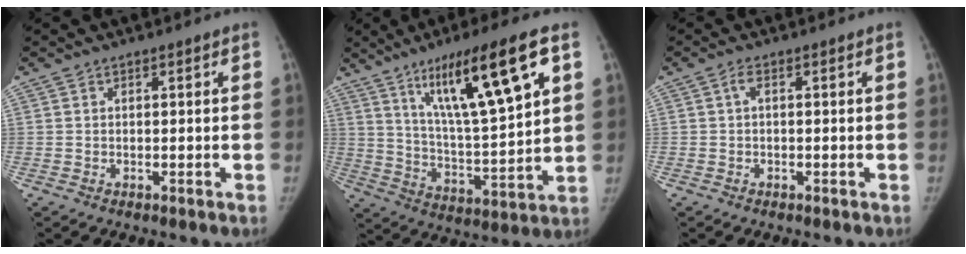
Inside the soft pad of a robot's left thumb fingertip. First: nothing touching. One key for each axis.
{"total": 20.0, "fx": 9.4, "fy": 3.5, "fz": 17.3, "tx": -0.270, "ty": -0.033, "tz": 0.163}
{"total": 1.0, "fx": 0.1, "fy": 0.3, "fz": 1.0, "tx": -0.016, "ty": 0.004, "tz": -0.003}